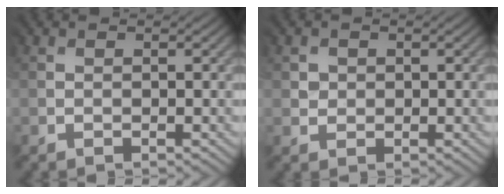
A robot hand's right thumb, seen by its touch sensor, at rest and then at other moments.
{"total": 1.5, "force": [0.7, 1.2, -0.6], "torque": [0.003, -0.004, 0.009]}